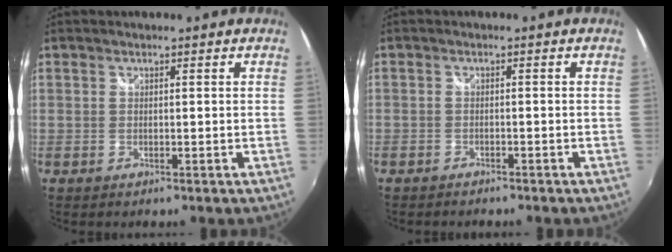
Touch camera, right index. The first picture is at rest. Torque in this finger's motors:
{"motor_torque": [-0.09, -0.04, -0.90, -0.21]}